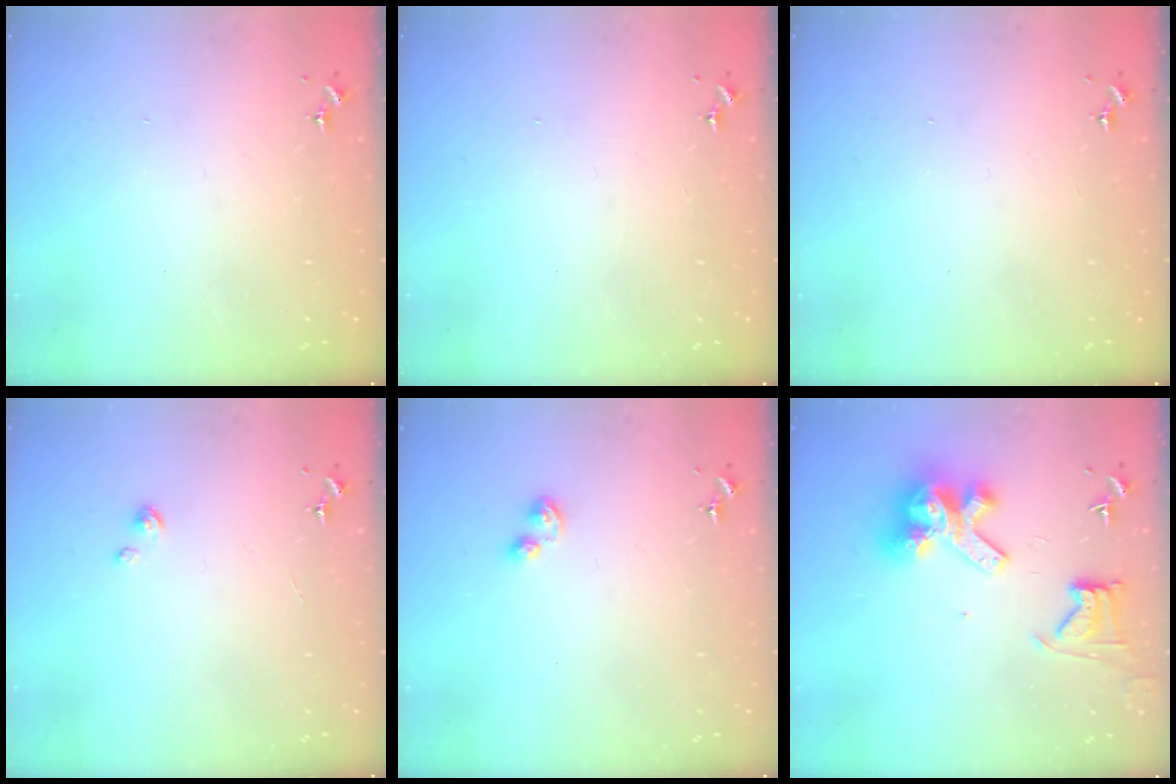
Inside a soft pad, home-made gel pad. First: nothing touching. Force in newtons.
{"total": 0.0}
{"total": 0.0}
{"total": 2.2, "press": 2.2, "slide": 0.3}
{"total": 3.4, "press": 3.4, "slide": 0.5}
{"total": 14.2, "press": 14.1, "slide": 1.7}